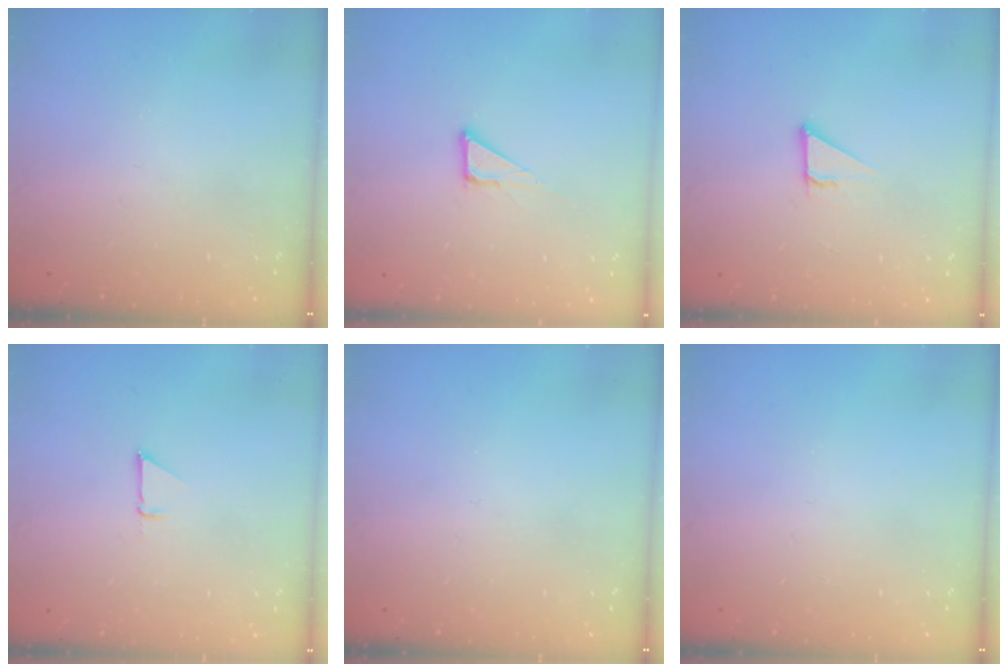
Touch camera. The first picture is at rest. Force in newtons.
{"total": 5.0, "press": 5.0, "slide": 0.1}
{"total": 2.8, "press": 2.8, "slide": 0.2}
{"total": 1.9, "press": 1.9, "slide": 0.0}
{"total": 0.0}
{"total": 0.0}